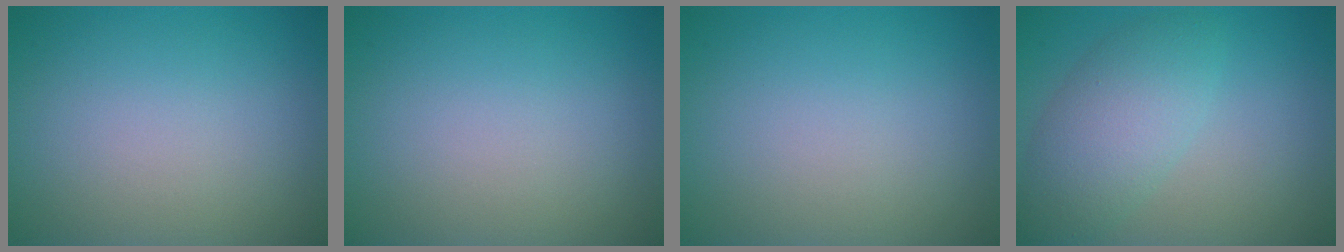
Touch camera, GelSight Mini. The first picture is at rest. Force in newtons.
{"total": 0.0}
{"total": 0.0}
{"total": 4.7, "press": 4.7, "slide": 0.2}